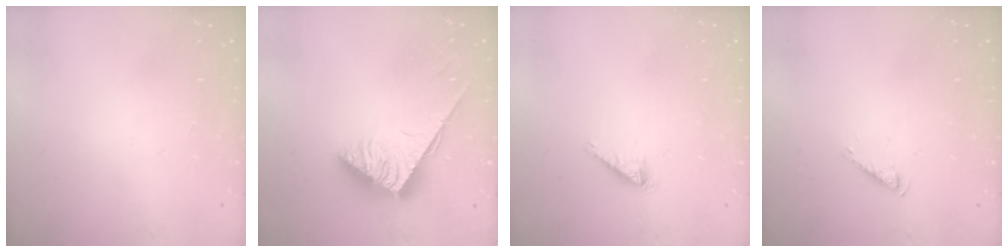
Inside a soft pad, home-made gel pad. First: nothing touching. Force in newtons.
{"total": 3.8, "press": 3.8, "slide": 0.5}
{"total": 0.8, "press": 0.8, "slide": 0.1}
{"total": 2.7, "press": 2.6, "slide": 0.3}